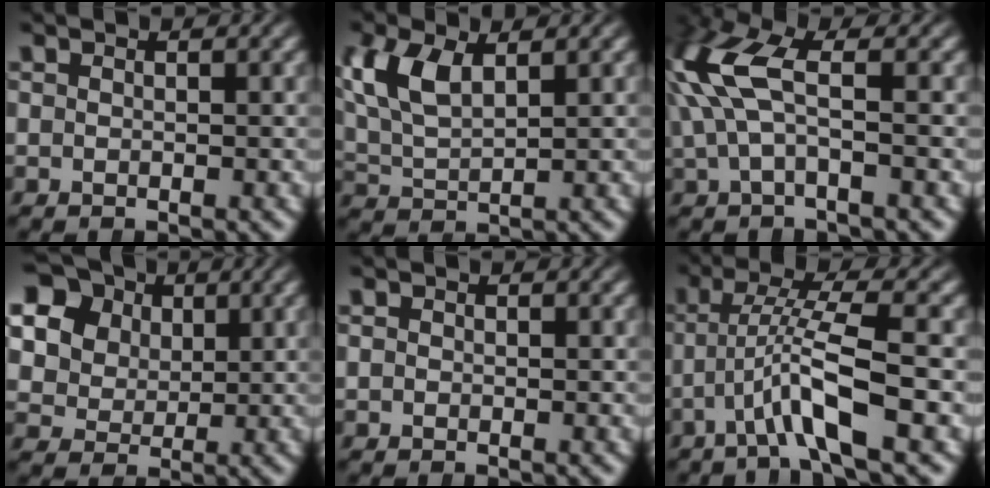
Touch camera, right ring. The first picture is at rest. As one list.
[{"total": 5.2, "force": [1.6, 3.7, 3.2], "torque": [-0.098, -0.009, 0.036]}, {"total": 5.6, "force": [0.9, 3.0, 4.6], "torque": [-0.114, 0.001, 0.020]}, {"total": 12.4, "force": [4.1, 10.4, 5.4], "torque": [-0.124, -0.001, 0.058]}, {"total": 0.9, "force": [-0.1, 0.9, 0.1], "torque": [-0.007, -0.006, 0.001]}, {"total": 4.6, "force": [-0.4, 1.3, 4.4], "torque": [-0.082, -0.006, -0.005]}]